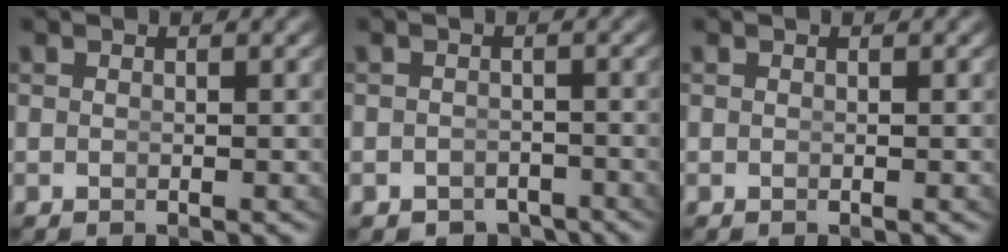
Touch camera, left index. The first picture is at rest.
{"total": 3.4, "force": [-3.1, 1.5, 0.3], "torque": [0.006, -0.021, -0.042]}
{"total": 0.0}